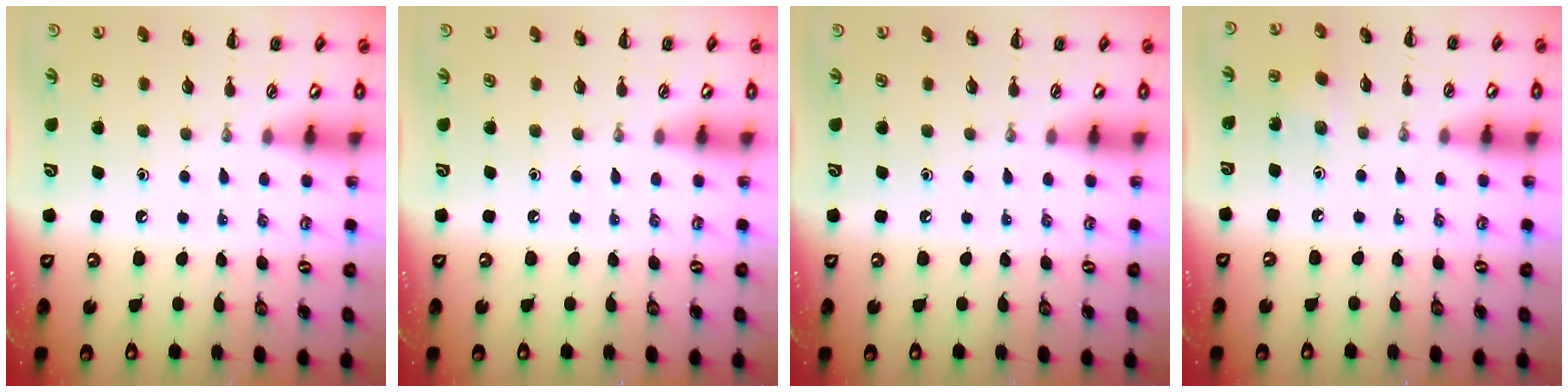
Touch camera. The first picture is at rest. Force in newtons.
{"total": 0.0}
{"total": 0.0}
{"total": 2.6, "press": 2.5, "slide": 0.7}